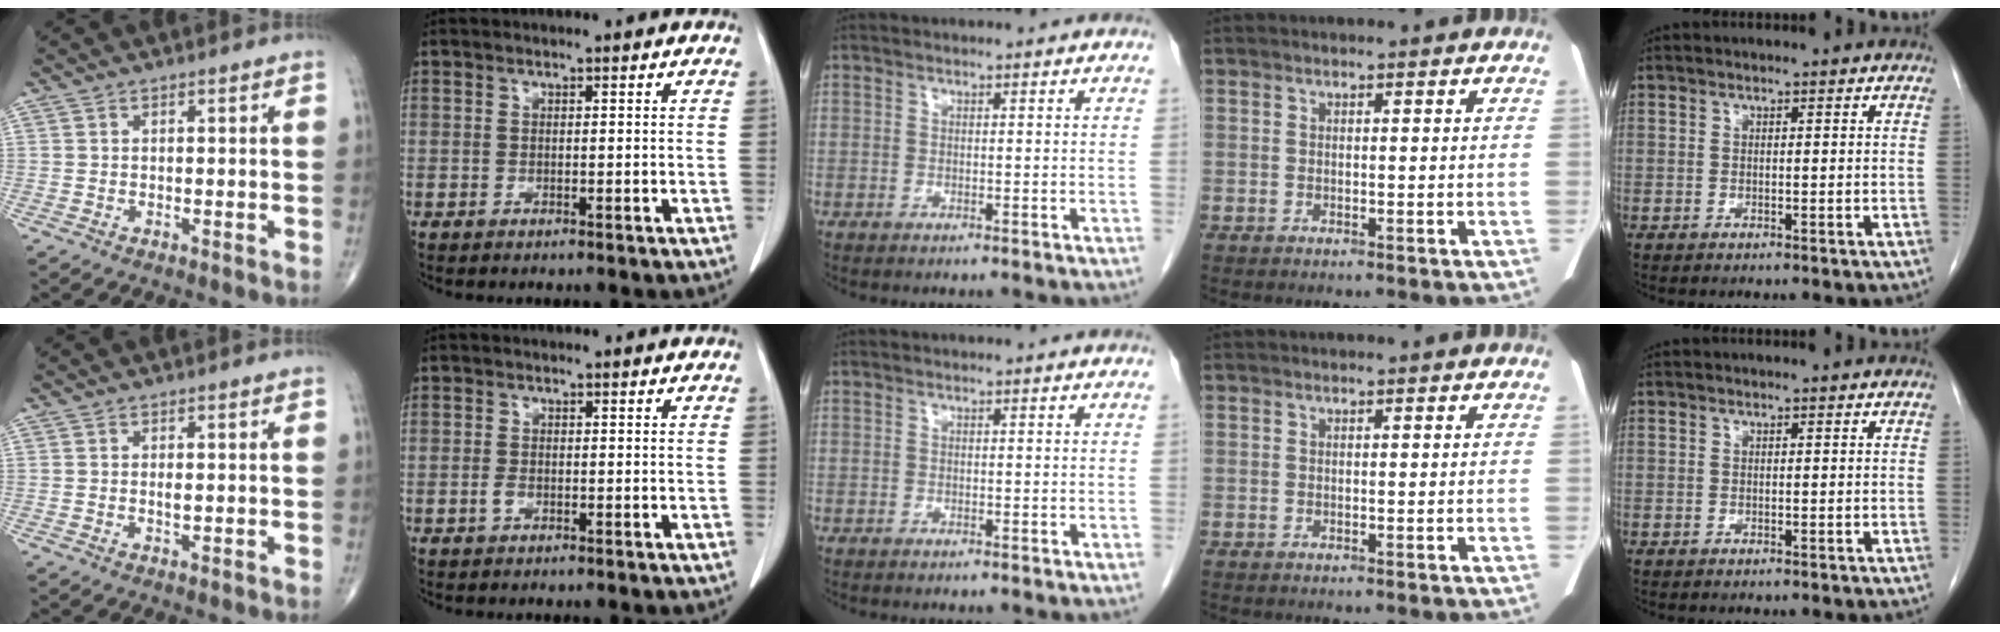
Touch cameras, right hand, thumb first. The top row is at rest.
{"thumb": {"total": 1.3, "force": [0.0, 0.5, 1.2], "torque": [-0.022, -0.003, 0.000]}, "index": {"total": 1.0, "force": [-0.5, 0.5, 0.8], "torque": [-0.017, 0.001, -0.008]}}